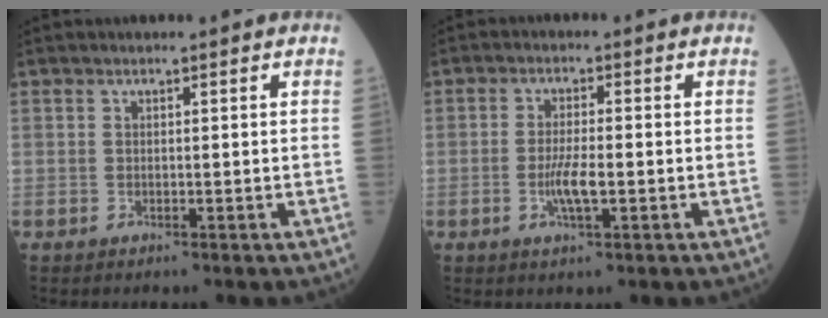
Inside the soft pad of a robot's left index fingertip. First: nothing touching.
{"total": 4.2, "force": [-1.1, 0.7, 4.0], "torque": [-0.082, -0.004, -0.021]}